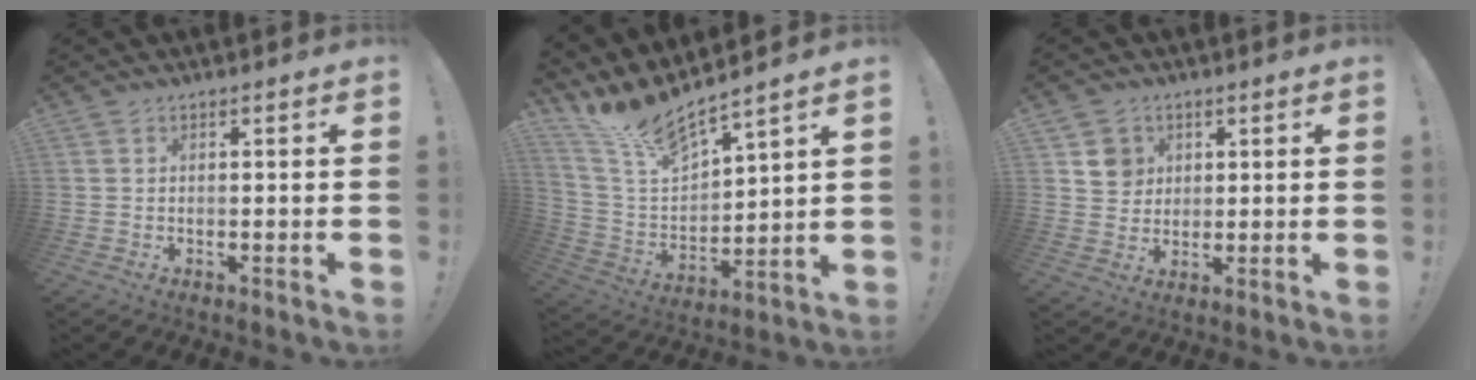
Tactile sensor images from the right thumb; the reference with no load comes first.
{"total": 13.1, "force": [11.7, 2.4, 5.4], "torque": [-0.123, -0.096, 0.208]}
{"total": 6.4, "force": [2.9, 5.7, 0.7], "torque": [0.012, -0.021, 0.054]}